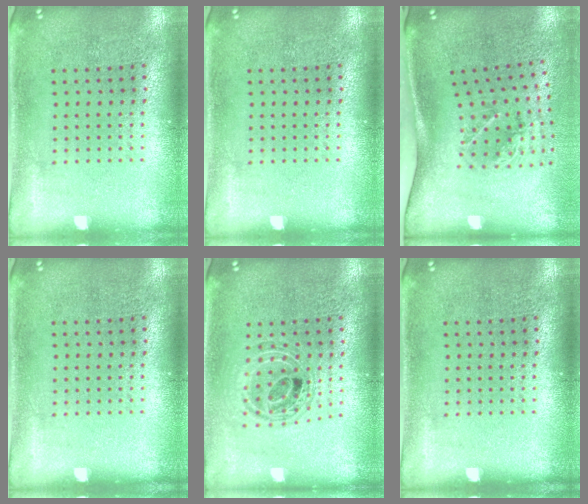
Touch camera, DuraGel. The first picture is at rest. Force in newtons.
{"total": 0.0}
{"total": 2.1, "press": 1.3, "slide": 1.7}
{"total": 0.0}
{"total": 0.9, "press": 0.9, "slide": 0.2}
{"total": 0.0}